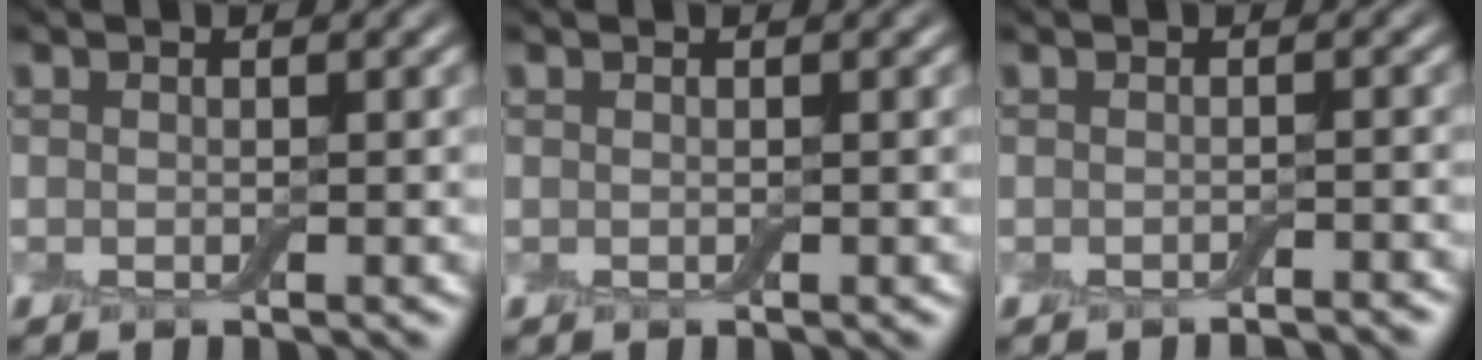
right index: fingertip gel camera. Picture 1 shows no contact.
{"total": 0.0}
{"total": 1.3, "force": [-1.2, 0.1, 0.5], "torque": [-0.001, -0.001, -0.019]}